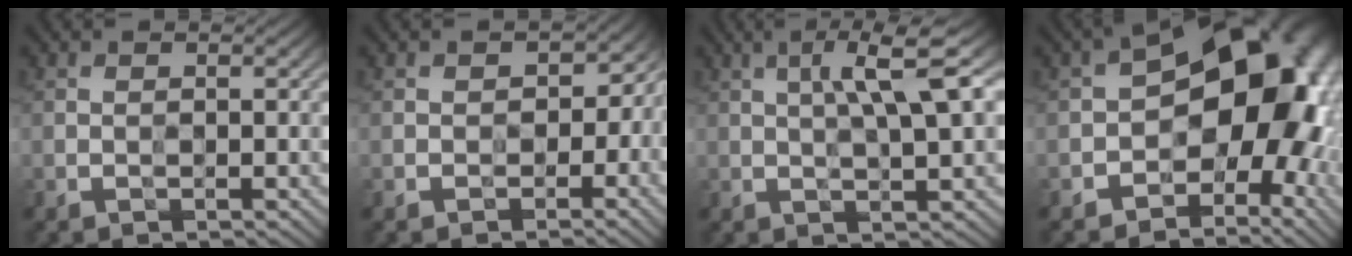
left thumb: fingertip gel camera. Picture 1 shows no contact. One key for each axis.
{"total": 2.2, "fx": -0.9, "fy": 1.9, "fz": 0.7, "tx": 0.005, "ty": -0.006, "tz": -0.014}
{"total": 6.4, "fx": 2.4, "fy": 0.8, "fz": 5.9, "tx": -0.100, "ty": 0.015, "tz": 0.043}
{"total": 14.9, "fx": -1.4, "fy": 10.1, "fz": 10.9, "tx": -0.110, "ty": 0.005, "tz": -0.032}